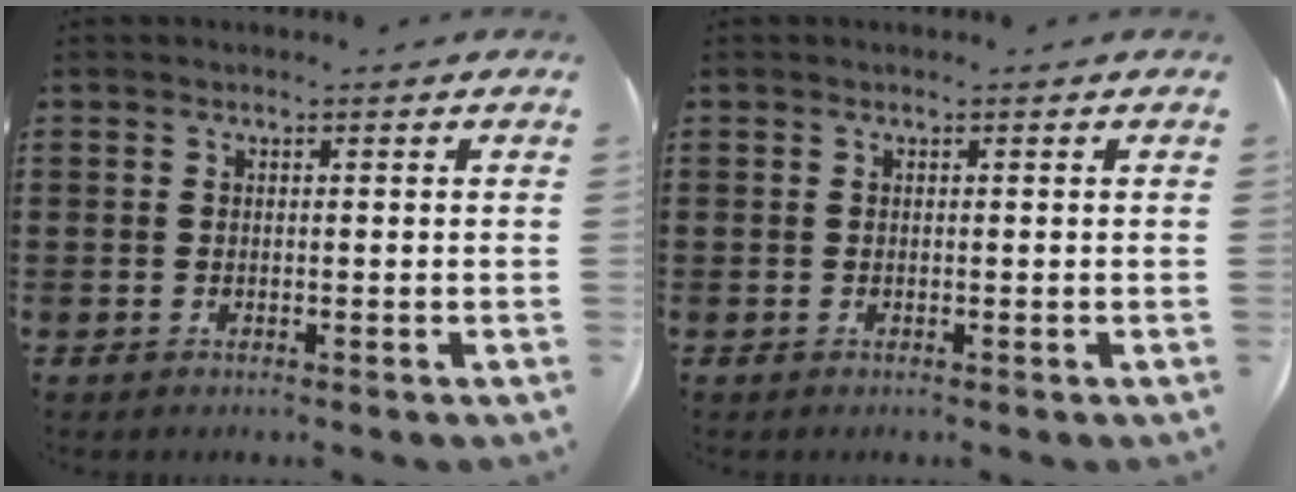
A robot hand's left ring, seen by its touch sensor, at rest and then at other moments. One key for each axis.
{"total": 0.0}